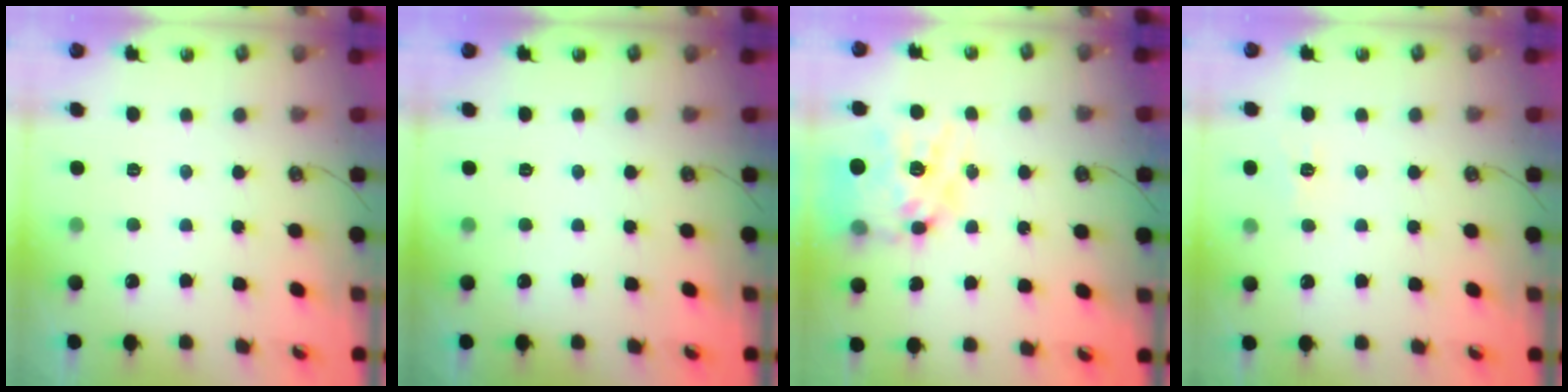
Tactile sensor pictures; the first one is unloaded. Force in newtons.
{"total": 0.0}
{"total": 18.0, "press": 17.9, "slide": 1.6}
{"total": 7.1, "press": 7.1, "slide": 0.7}